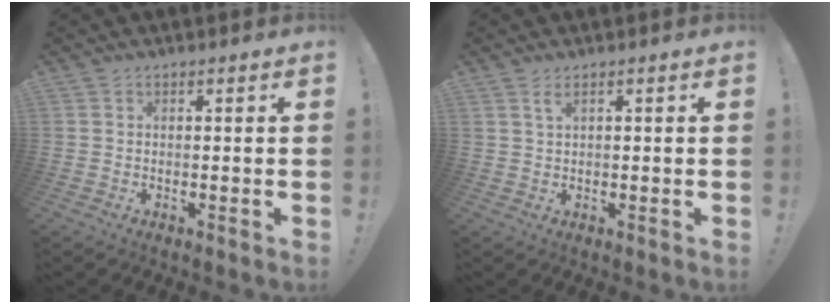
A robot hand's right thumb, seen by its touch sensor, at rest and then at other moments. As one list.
[{"total": 2.2, "force": [1.4, 0.5, 1.6], "torque": [-0.026, -0.002, 0.023]}]